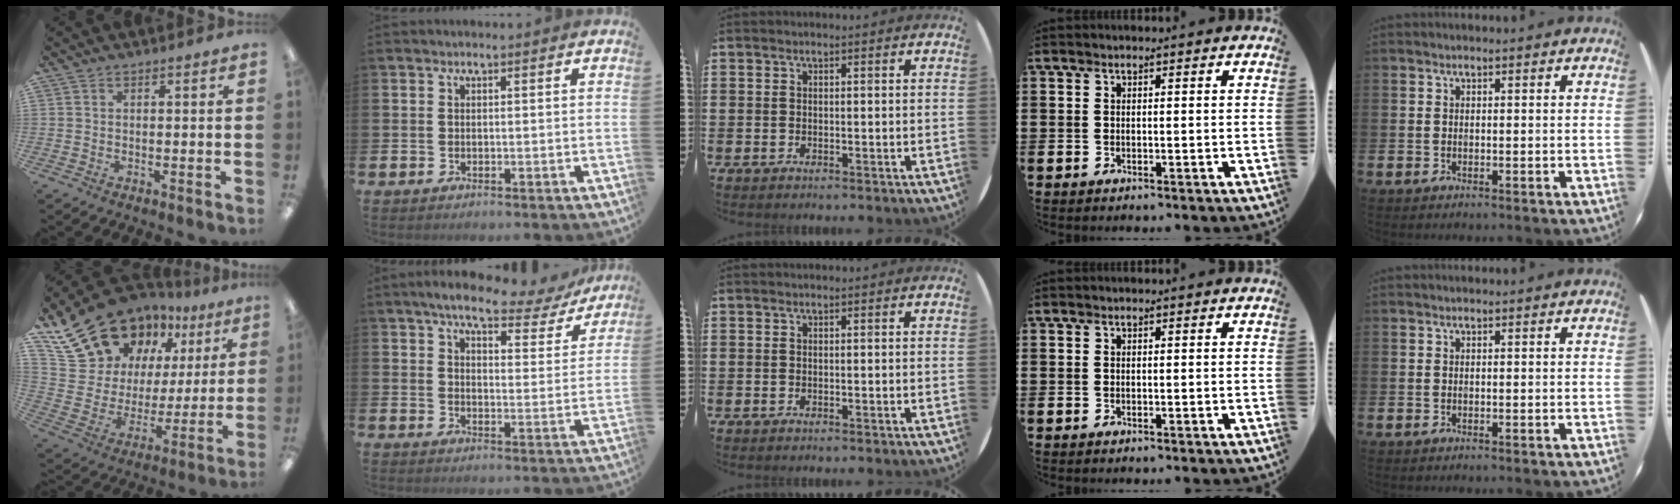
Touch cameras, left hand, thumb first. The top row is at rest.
{"thumb": {"total": 20.1, "force": [14.8, 11.5, 7.3], "torque": [-0.149, -0.093, 0.281]}, "index": {"total": 6.7, "force": [5.8, 1.6, 3.0], "torque": [-0.058, -0.032, 0.093]}}